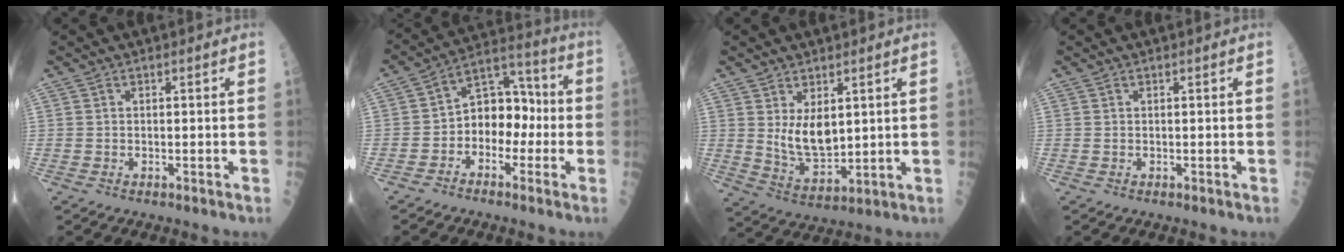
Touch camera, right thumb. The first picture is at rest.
{"total": 10.6, "force": [-2.3, 7.7, 6.9], "torque": [-0.062, 0.050, -0.053]}
{"total": 7.9, "force": [2.2, 4.2, 6.3], "torque": [-0.094, -0.030, 0.057]}
{"total": 0.0}